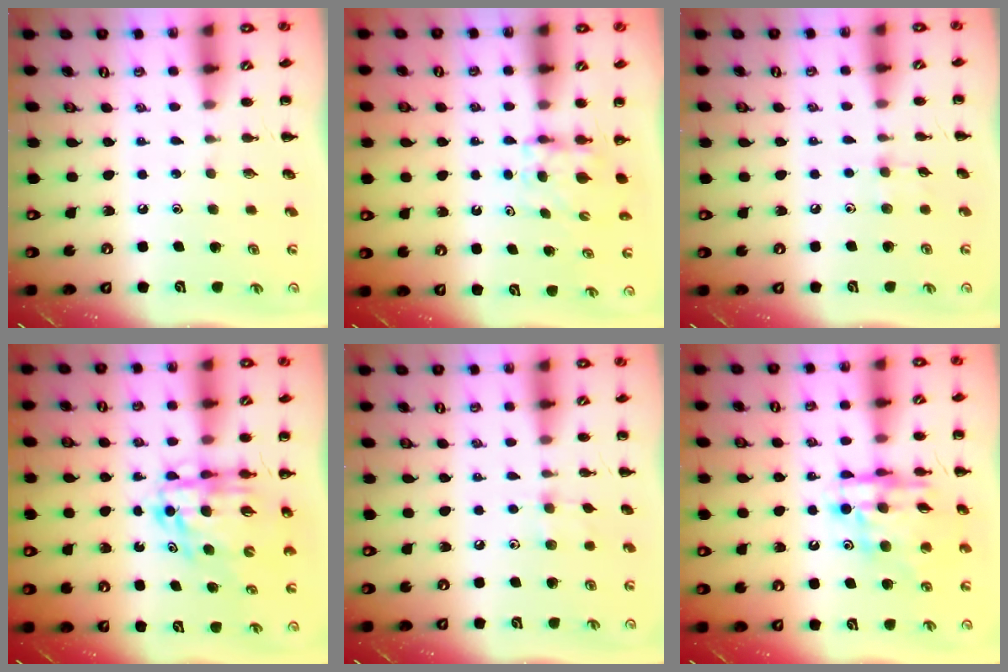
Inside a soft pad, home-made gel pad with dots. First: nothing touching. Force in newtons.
{"total": 4.3, "press": 4.2, "slide": 0.8}
{"total": 3.2, "press": 3.1, "slide": 1.0}
{"total": 9.9, "press": 9.4, "slide": 3.3}
{"total": 5.9, "press": 5.6, "slide": 1.9}
{"total": 12.6, "press": 12.2, "slide": 3.3}